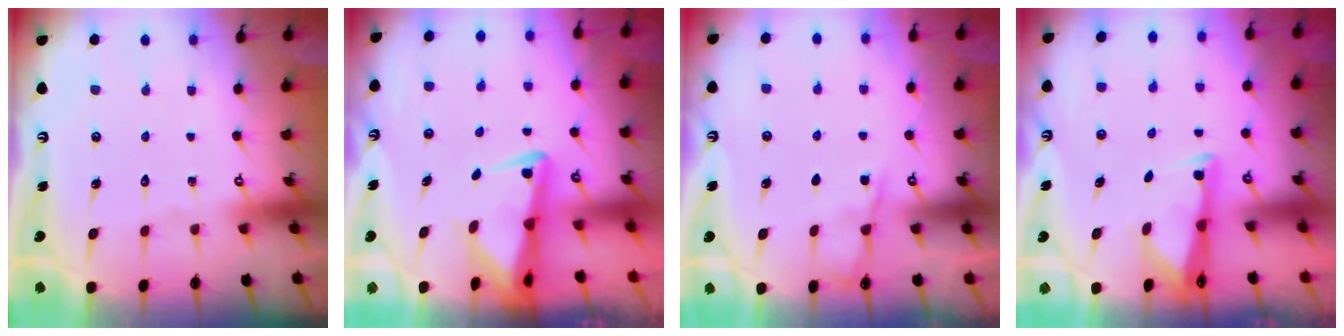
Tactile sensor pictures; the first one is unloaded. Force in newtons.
{"total": 3.6, "press": 3.5, "slide": 0.7}
{"total": 3.7, "press": 3.7, "slide": 0.5}
{"total": 2.7, "press": 2.7, "slide": 0.4}